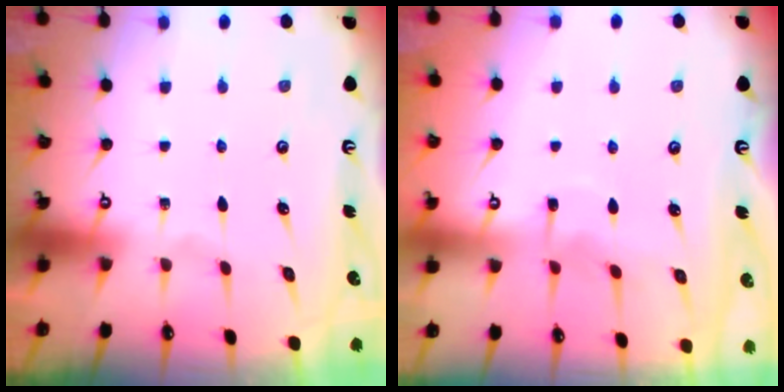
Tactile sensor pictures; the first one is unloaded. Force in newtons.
{"total": 4.1, "press": 4.0, "slide": 0.6}